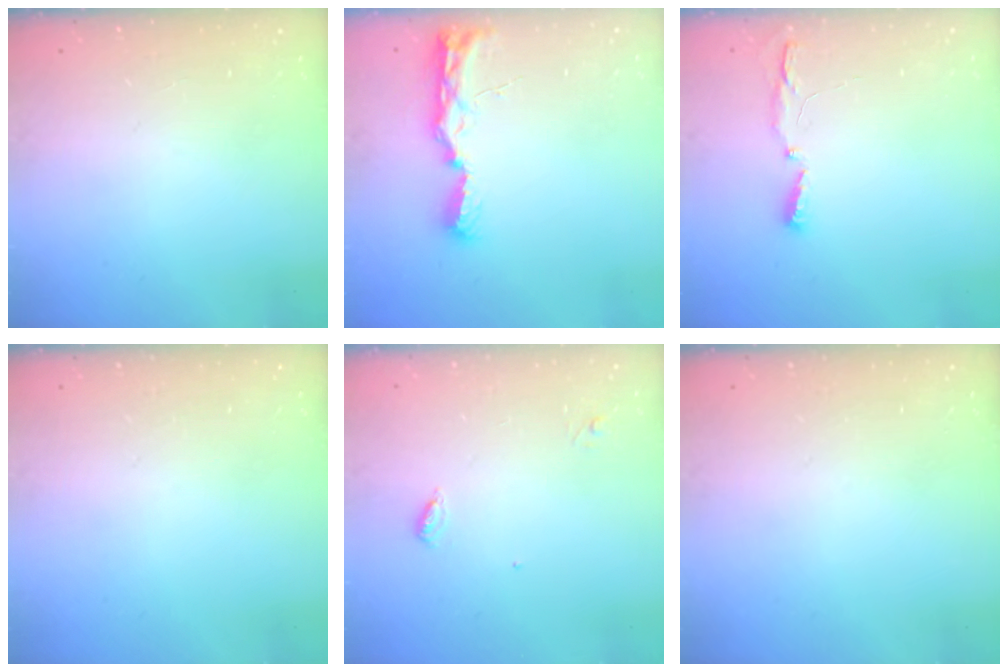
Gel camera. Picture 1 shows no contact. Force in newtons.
{"total": 8.8, "press": 8.8, "slide": 1.0}
{"total": 3.5, "press": 3.4, "slide": 0.8}
{"total": 0.0}
{"total": 3.6, "press": 3.6, "slide": 0.3}
{"total": 0.0}